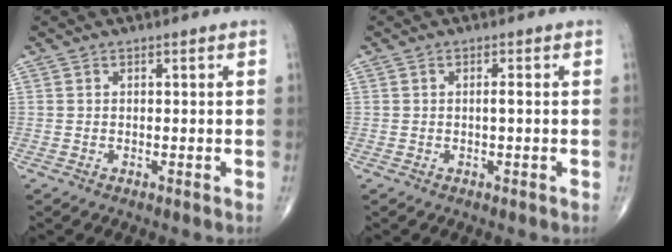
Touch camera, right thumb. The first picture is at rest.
{"total": 1.0, "force": [-0.1, 0.1, 0.9], "torque": [-0.020, -0.001, -0.002]}